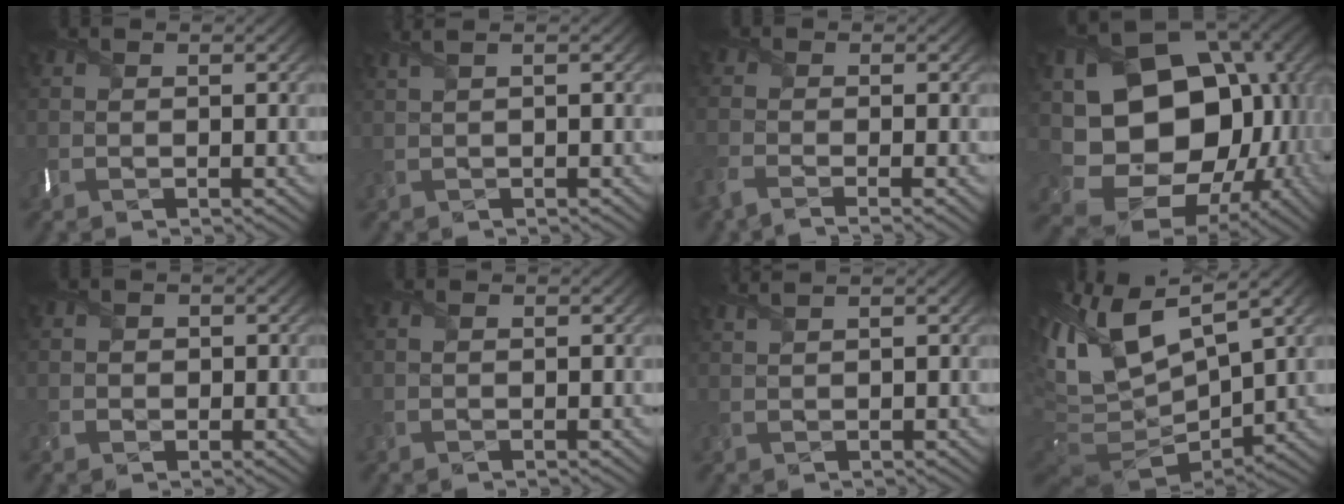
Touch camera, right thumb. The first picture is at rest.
{"total": 2.3, "force": [1.1, 0.5, 1.9], "torque": [-0.037, 0.003, 0.011]}
{"total": 4.5, "force": [-2.2, 1.2, 3.7], "torque": [-0.065, -0.015, -0.053]}
{"total": 20.4, "force": [-0.5, 16.3, 12.3], "torque": [-0.222, -0.057, 0.027]}
{"total": 1.6, "force": [-0.5, 1.5, 0.3], "torque": [0.000, -0.006, -0.009]}
{"total": 0.6, "force": [0.0, 0.1, 0.6], "torque": [-0.016, -0.001, -0.001]}
{"total": 2.5, "force": [1.6, 0.6, 1.8], "torque": [-0.032, 0.005, 0.007]}
{"total": 14.2, "force": [4.6, 5.9, 12.1], "torque": [-0.275, -0.004, 0.094]}